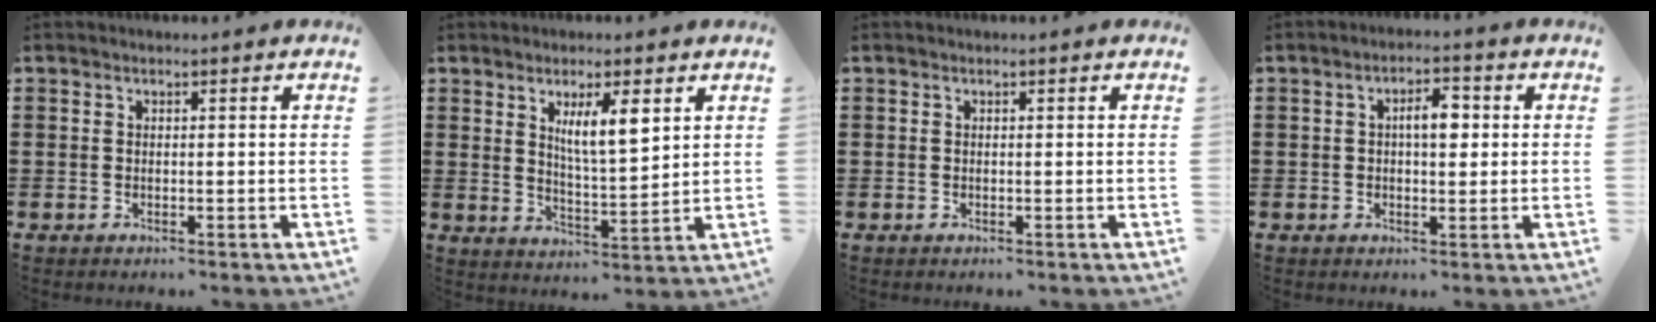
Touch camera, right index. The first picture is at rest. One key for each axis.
{"total": 6.3, "fx": 3.0, "fy": 1.7, "fz": 5.3, "tx": -0.103, "ty": 0.003, "tz": 0.048}
{"total": 0.0}
{"total": 4.4, "fx": 0.5, "fy": 1.8, "fz": 3.9, "tx": -0.061, "ty": 0.003, "tz": 0.002}